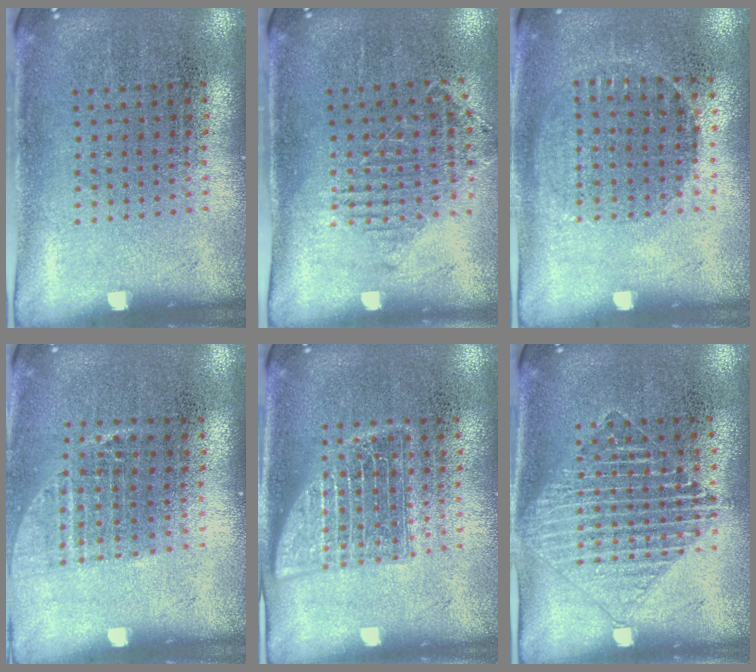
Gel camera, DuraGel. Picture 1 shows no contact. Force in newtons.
{"total": 1.2, "press": 1.1, "slide": 0.4}
{"total": 1.0, "press": 0.8, "slide": 0.5}
{"total": 1.0, "press": 0.9, "slide": 0.5}
{"total": 2.5, "press": 2.5, "slide": 0.4}
{"total": 1.5, "press": 1.4, "slide": 0.6}